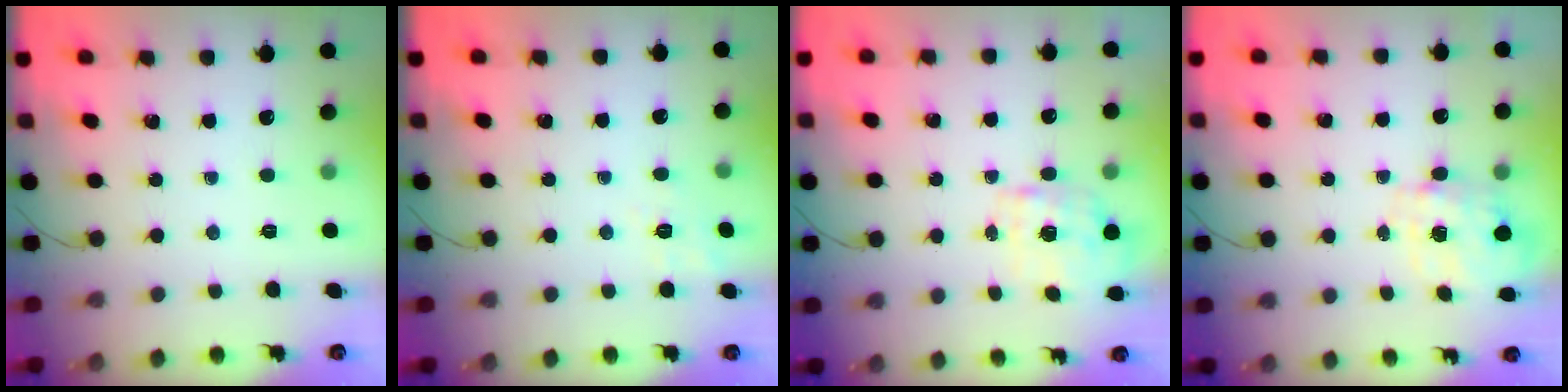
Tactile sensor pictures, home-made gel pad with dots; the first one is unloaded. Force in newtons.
{"total": 1.9, "press": 0.8, "slide": 1.7}
{"total": 2.2, "press": 2.1, "slide": 0.4}
{"total": 3.8, "press": 3.7, "slide": 0.9}